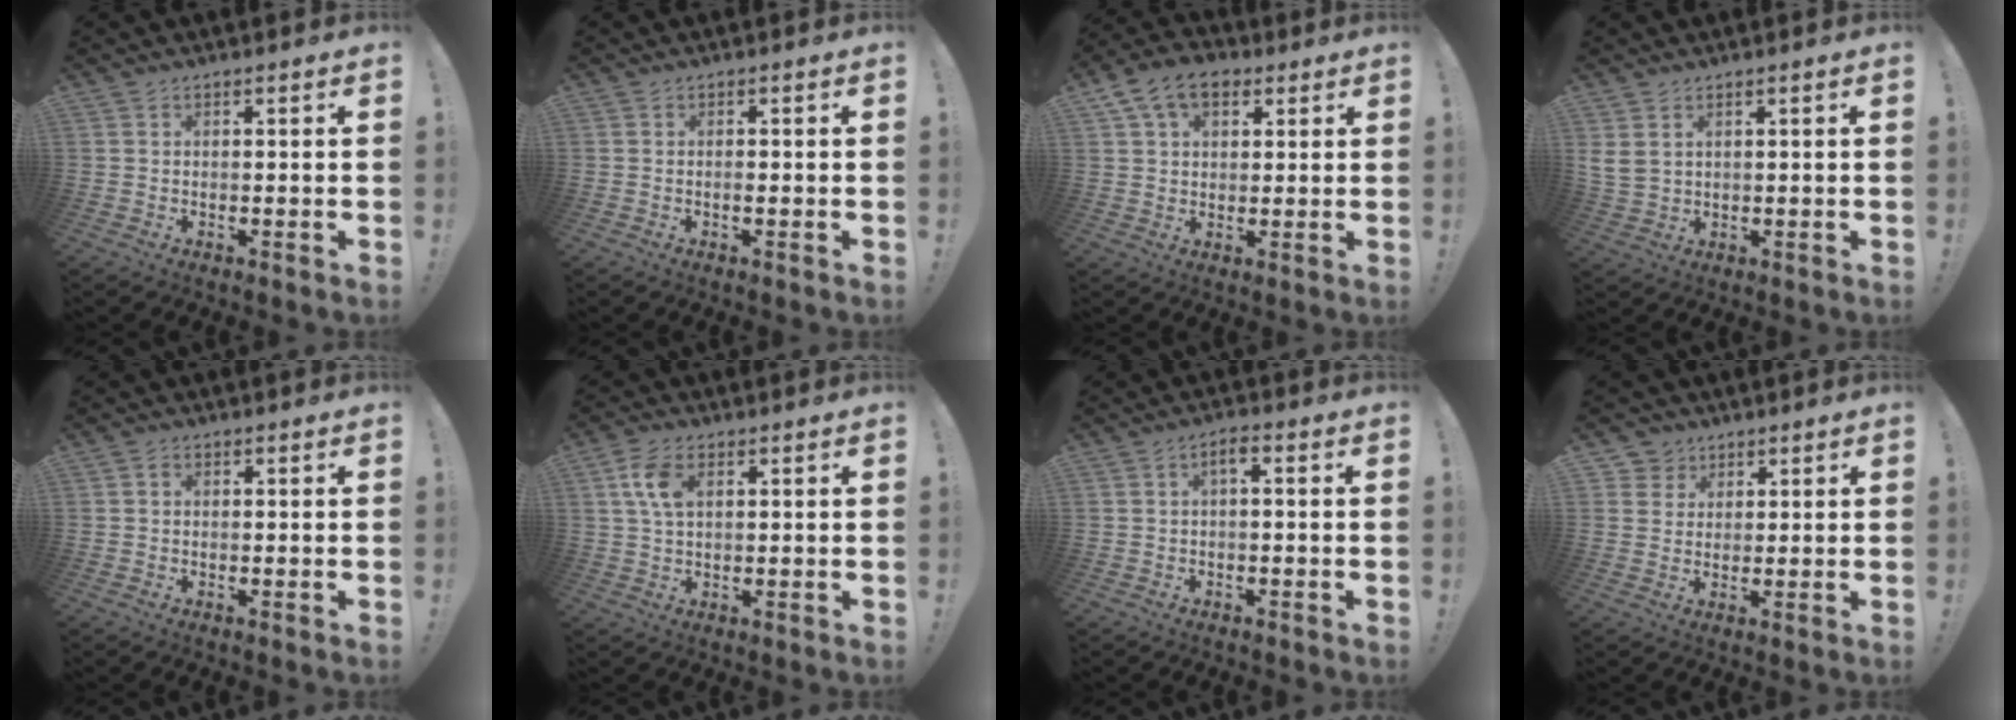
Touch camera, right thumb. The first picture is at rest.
{"total": 0.9, "force": [-0.5, 0.1, 0.7], "torque": [-0.016, 0.000, -0.009]}
{"total": 10.3, "force": [4.8, 6.9, 6.0], "torque": [-0.104, -0.003, 0.093]}
{"total": 4.5, "force": [2.3, 3.1, 2.4], "torque": [-0.047, -0.008, 0.045]}
{"total": 0.8, "force": [-0.1, 0.7, 0.4], "torque": [-0.009, 0.004, -0.001]}
{"total": 7.5, "force": [2.2, 4.4, 5.7], "torque": [-0.123, 0.005, 0.040]}
{"total": 2.6, "force": [-0.5, 0.6, 2.4], "torque": [-0.045, 0.006, -0.010]}
{"total": 4.6, "force": [2.5, 3.8, 0.3], "torque": [0.000, -0.017, 0.047]}